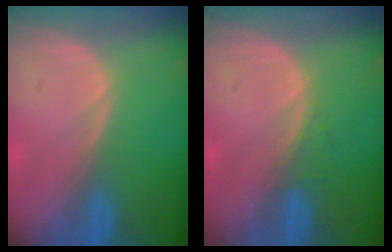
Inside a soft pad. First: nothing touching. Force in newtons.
{"total": 0.7, "press": 0.7, "slide": 0.1}